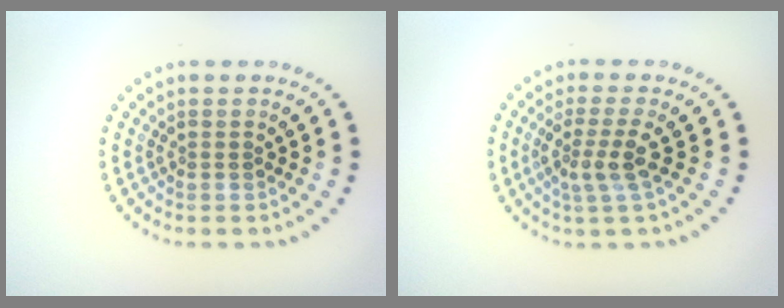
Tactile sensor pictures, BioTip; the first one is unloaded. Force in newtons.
{"total": 2.7, "press": 2.0, "slide": 1.8}